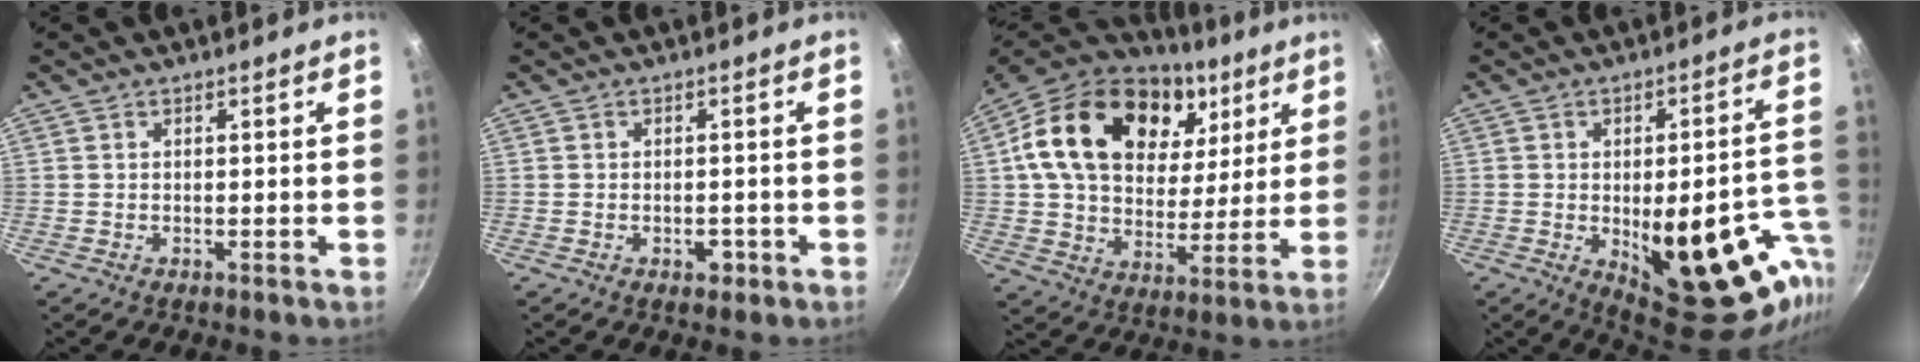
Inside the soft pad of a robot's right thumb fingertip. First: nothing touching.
{"total": 2.3, "force": [-1.0, 1.5, 1.4], "torque": [-0.009, 0.010, -0.009]}
{"total": 27.5, "force": [10.2, 18.4, 17.6], "torque": [-0.287, -0.014, 0.167]}
{"total": 24.0, "force": [-6.5, 10.6, 20.6], "torque": [-0.206, 0.005, -0.065]}